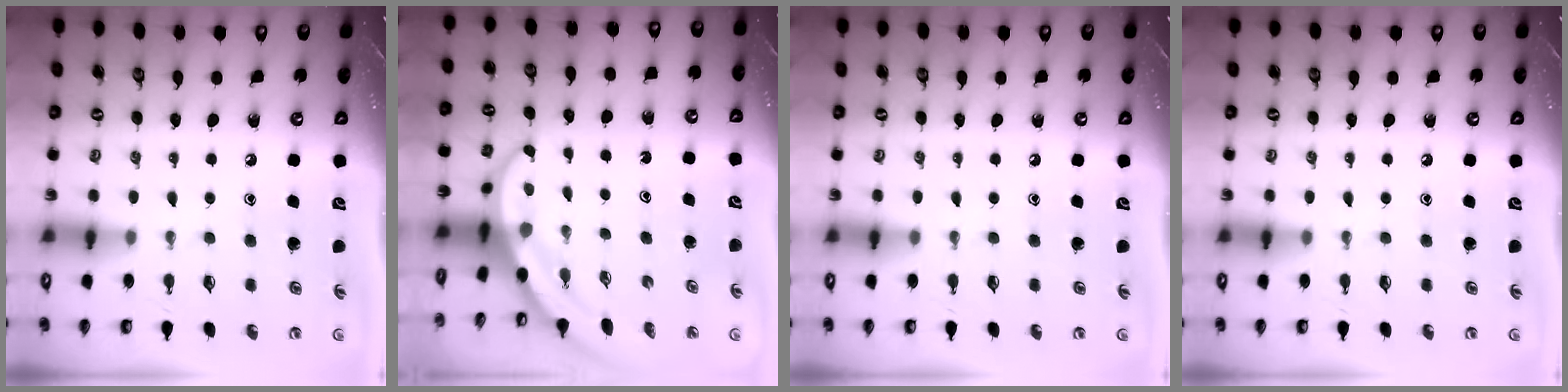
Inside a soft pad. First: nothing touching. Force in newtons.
{"total": 3.7, "press": 3.7, "slide": 0.1}
{"total": 0.0}
{"total": 0.0}